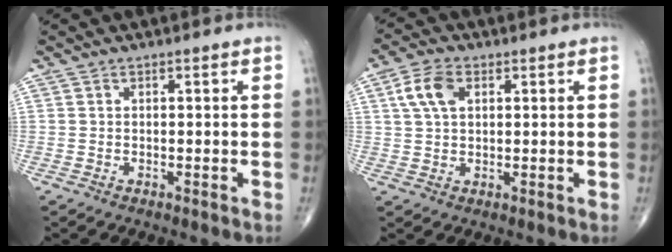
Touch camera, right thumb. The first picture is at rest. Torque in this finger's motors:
{"motor_torque": [-0.53, 0.60, 0.50, 0.18, 0.19]}